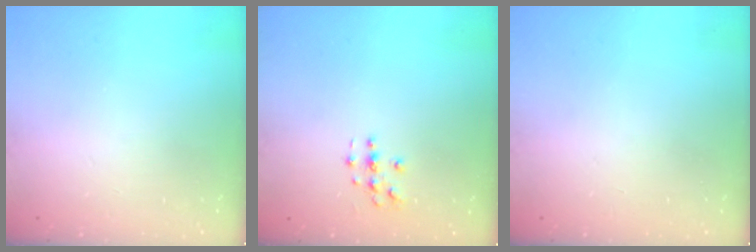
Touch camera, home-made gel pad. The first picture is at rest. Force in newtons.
{"total": 2.8, "press": 2.8, "slide": 0.3}
{"total": 0.0}